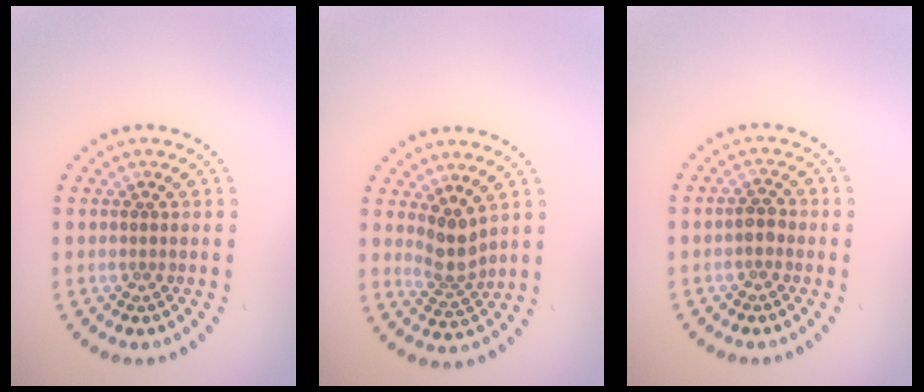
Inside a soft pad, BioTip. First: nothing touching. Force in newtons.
{"total": 2.7, "press": 2.1, "slide": 1.7}
{"total": 1.3, "press": 1.3, "slide": 0.3}